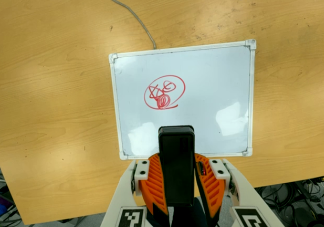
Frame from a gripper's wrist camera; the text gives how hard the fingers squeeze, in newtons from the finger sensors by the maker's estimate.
{"total": 10.8, "left": 8.7, "right": 12.9}